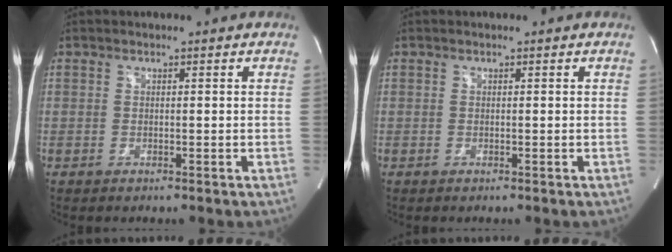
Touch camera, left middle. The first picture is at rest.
{"total": 0.0}